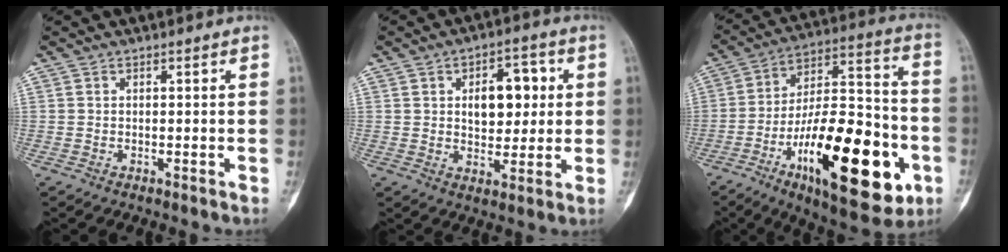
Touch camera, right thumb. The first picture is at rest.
{"total": 9.9, "force": [1.9, 6.0, 7.6], "torque": [-0.068, 0.003, 0.031]}
{"total": 29.3, "force": [-10.6, 11.3, 24.8], "torque": [-0.373, 0.047, -0.159]}